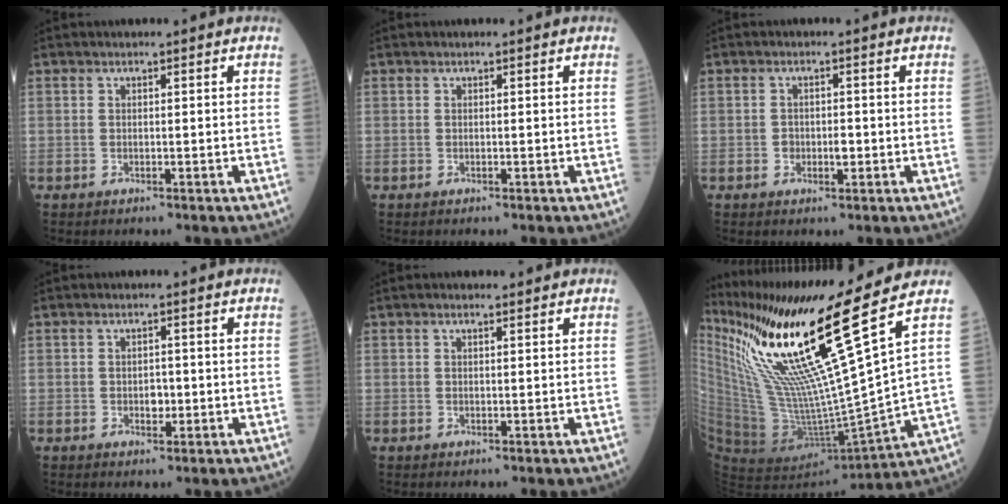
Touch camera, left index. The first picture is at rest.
{"total": 0.0}
{"total": 1.9, "force": [-0.4, 1.2, 1.4], "torque": [-0.021, 0.003, -0.005]}
{"total": 1.6, "force": [-0.2, 1.0, 1.2], "torque": [-0.018, 0.001, -0.001]}
{"total": 1.4, "force": [1.1, 0.3, 0.8], "torque": [-0.018, 0.012, 0.017]}
{"total": 21.5, "force": [13.6, -2.8, 16.4], "torque": [-0.285, -0.036, 0.247]}